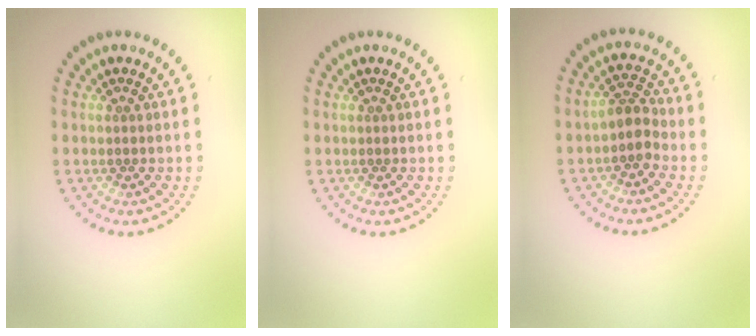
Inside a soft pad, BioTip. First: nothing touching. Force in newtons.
{"total": 0.0}
{"total": 2.4, "press": 1.9, "slide": 1.4}